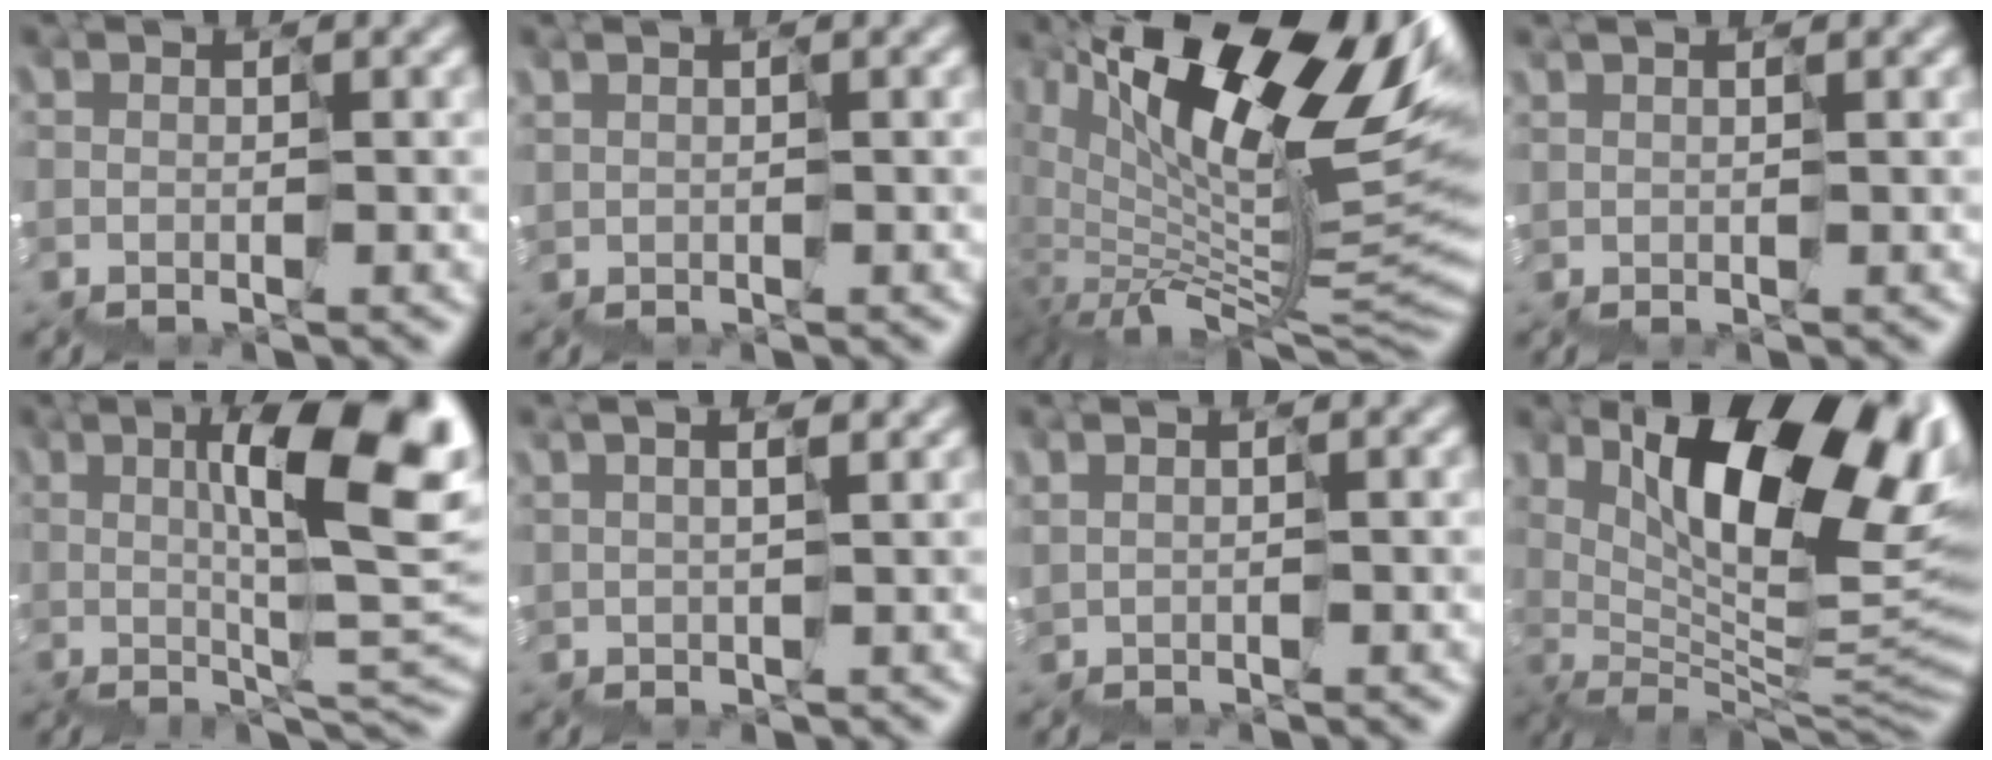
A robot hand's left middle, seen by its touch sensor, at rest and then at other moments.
{"total": 0.7, "force": [0.7, 0.1, -0.2], "torque": [-0.016, -0.003, 0.020]}
{"total": 13.6, "force": [5.1, 6.6, 10.8], "torque": [-0.193, 0.012, 0.100]}
{"total": 1.1, "force": [0.8, 0.5, 0.6], "torque": [-0.006, 0.006, 0.015]}
{"total": 10.3, "force": [2.6, 2.9, 9.5], "torque": [-0.130, 0.008, 0.047]}
{"total": 3.0, "force": [1.6, 1.8, 1.9], "torque": [-0.043, 0.022, 0.043]}
{"total": 1.0, "force": [1.0, 0.1, -0.2], "torque": [-0.014, -0.001, 0.027]}
{"total": 12.1, "force": [5.0, 5.0, 9.9], "torque": [-0.156, -0.007, 0.089]}